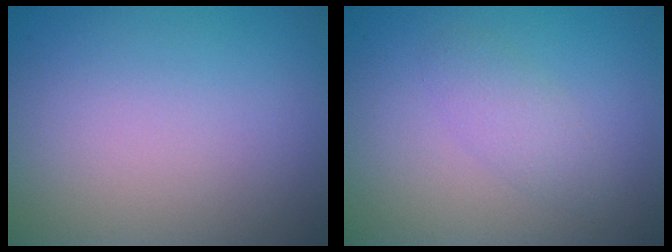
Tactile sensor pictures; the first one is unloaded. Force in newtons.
{"total": 1.9, "press": 1.9, "slide": 0.2}